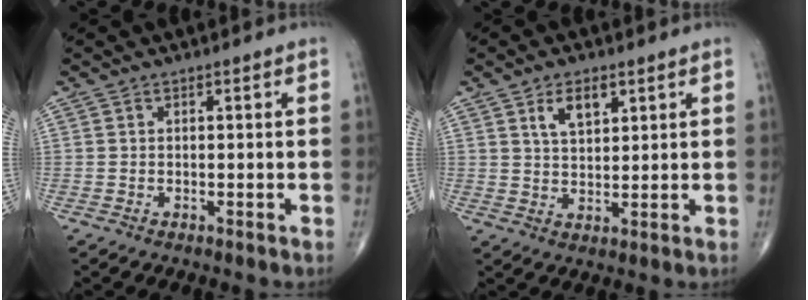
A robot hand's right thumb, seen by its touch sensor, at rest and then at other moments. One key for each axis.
{"total": 5.7, "fx": 2.8, "fy": 2.9, "fz": 4.0, "tx": -0.056, "ty": -0.016, "tz": 0.052}